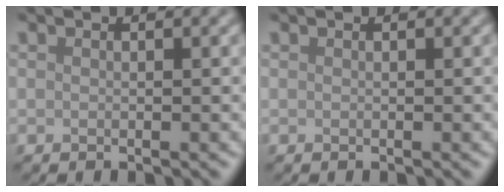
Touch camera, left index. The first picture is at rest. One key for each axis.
{"total": 0.0}